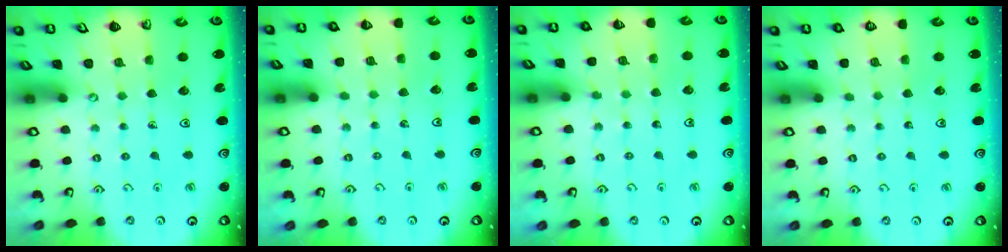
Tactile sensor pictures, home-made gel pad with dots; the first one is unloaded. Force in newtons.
{"total": 1.3, "press": 1.3, "slide": 0.2}
{"total": 3.9, "press": 3.8, "slide": 0.6}
{"total": 0.0}